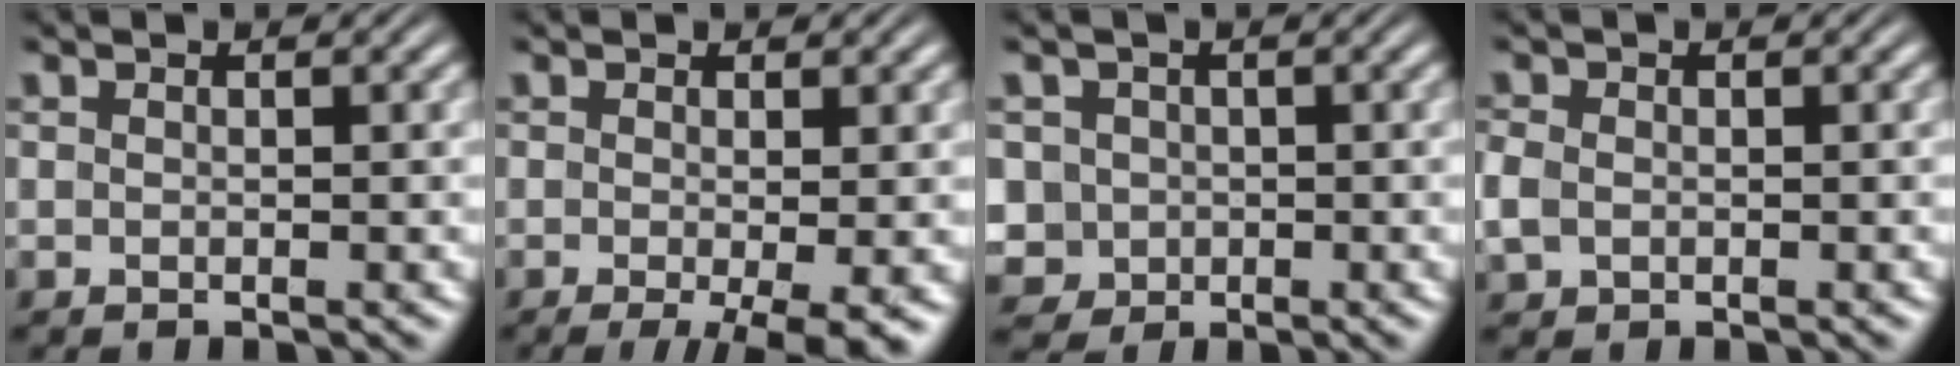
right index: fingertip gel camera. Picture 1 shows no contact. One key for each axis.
{"total": 5.2, "fx": -3.3, "fy": 1.2, "fz": 3.9, "tx": -0.052, "ty": -0.024, "tz": -0.037}
{"total": 7.1, "fx": -1.5, "fy": 6.6, "fz": 2.3, "tx": -0.072, "ty": -0.040, "tz": -0.015}
{"total": 2.0, "fx": -0.5, "fy": 1.7, "fz": 0.9, "tx": -0.041, "ty": -0.011, "tz": -0.002}